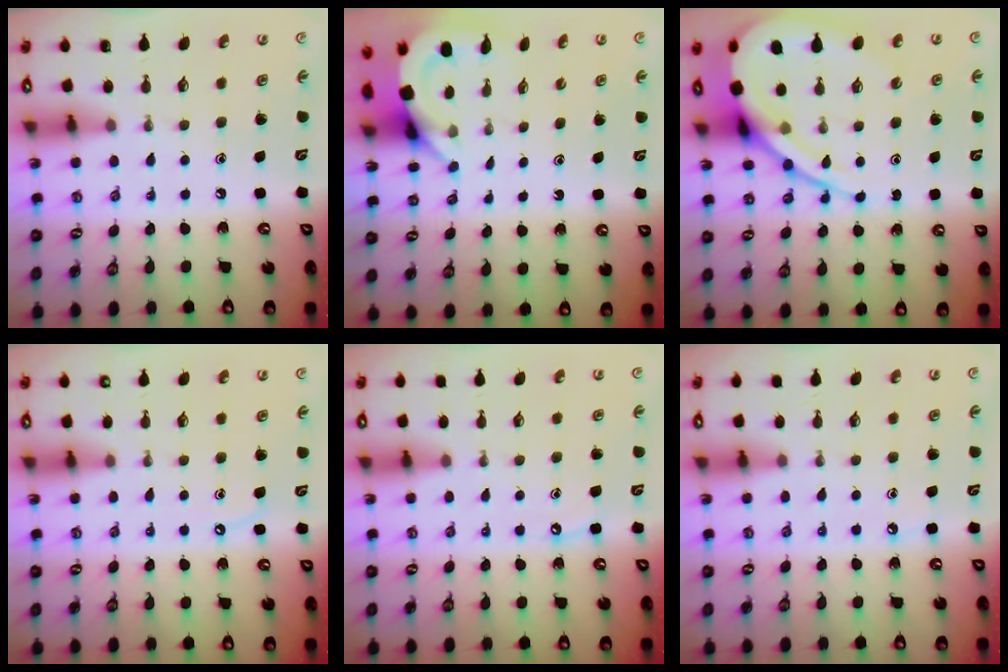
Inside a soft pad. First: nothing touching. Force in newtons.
{"total": 3.7, "press": 3.7, "slide": 0.3}
{"total": 14.3, "press": 14.2, "slide": 1.3}
{"total": 3.4, "press": 3.4, "slide": 0.4}
{"total": 2.6, "press": 2.6, "slide": 0.4}
{"total": 2.9, "press": 2.8, "slide": 0.4}